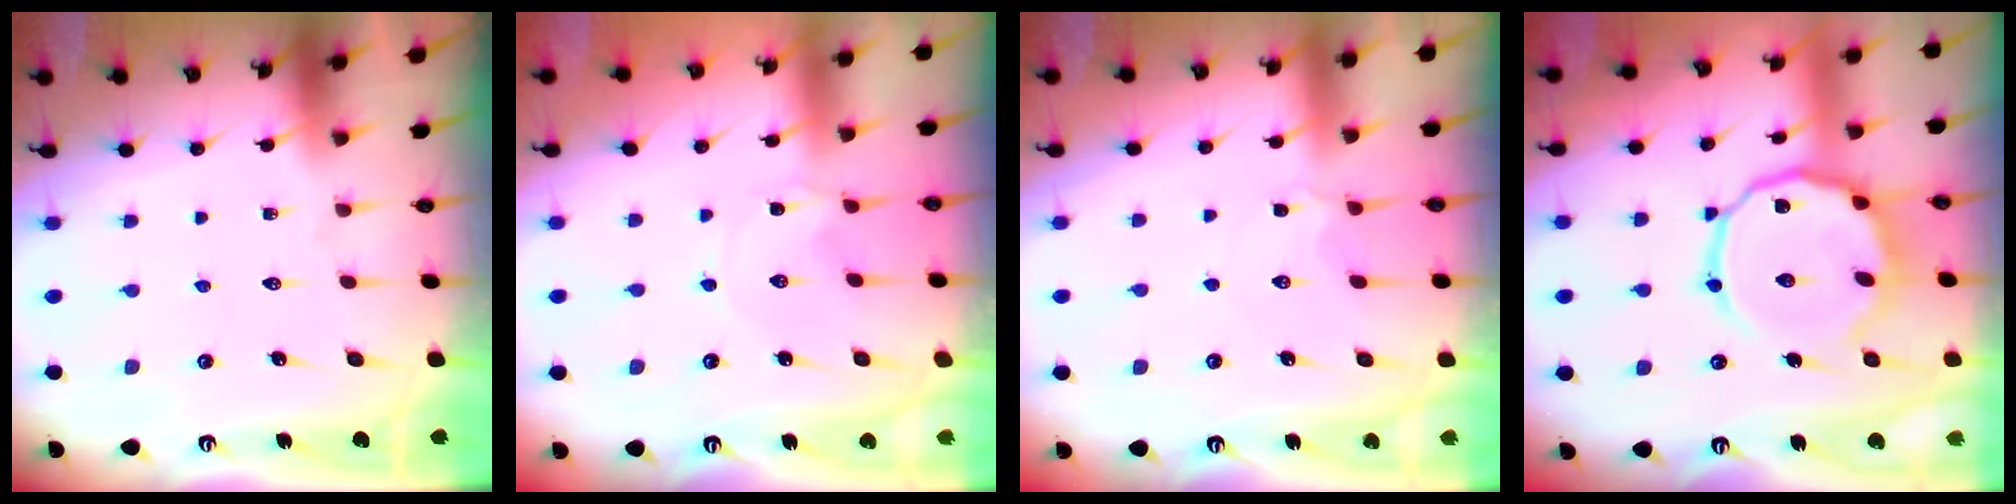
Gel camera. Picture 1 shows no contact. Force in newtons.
{"total": 0.8, "press": 0.7, "slide": 0.3}
{"total": 2.7, "press": 2.6, "slide": 0.5}
{"total": 13.1, "press": 13.0, "slide": 1.1}